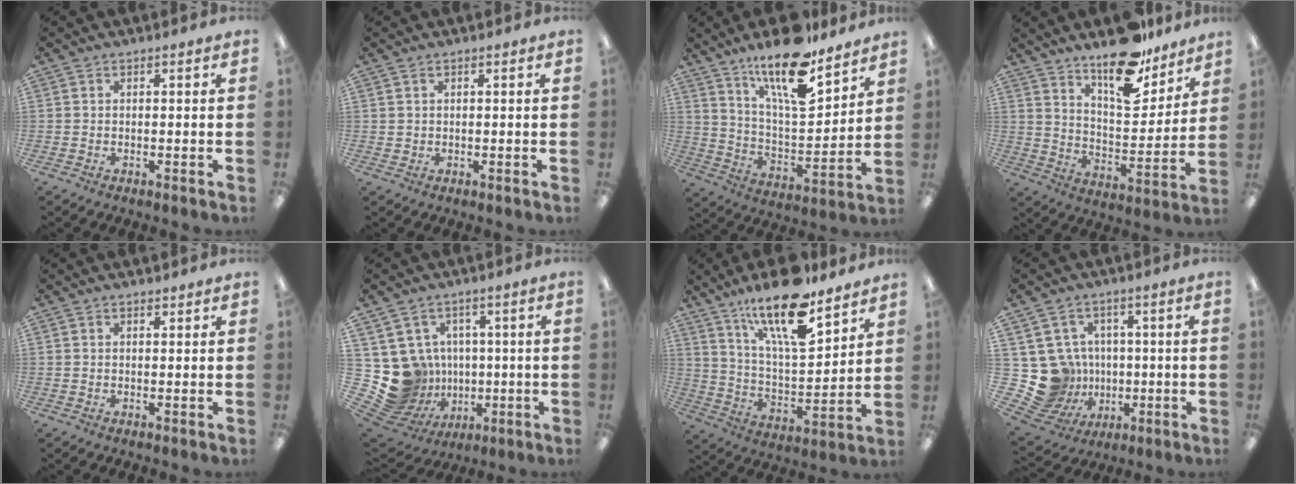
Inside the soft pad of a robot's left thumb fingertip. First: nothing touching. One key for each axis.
{"total": 0.9, "fx": 0.5, "fy": 0.6, "fz": 0.2, "tx": -0.005, "ty": 0.003, "tz": 0.010}
{"total": 18.3, "fx": 13.5, "fy": 5.5, "fz": 11.1, "tx": -0.192, "ty": -0.083, "tz": 0.225}
{"total": 16.6, "fx": 13.1, "fy": 6.2, "fz": 8.1, "tx": -0.122, "ty": -0.089, "tz": 0.227}
{"total": 0.9, "fx": 0.8, "fy": 0.4, "fz": 0.2, "tx": -0.006, "ty": 0.000, "tz": 0.015}
{"total": 13.5, "fx": -0.7, "fy": 12.9, "fz": 3.7, "tx": -0.114, "ty": -0.016, "tz": 0.022}
{"total": 19.7, "fx": 13.9, "fy": 6.1, "fz": 12.6, "tx": -0.214, "ty": -0.084, "tz": 0.233}
{"total": 12.9, "fx": -0.2, "fy": 12.5, "fz": 3.5, "tx": -0.111, "ty": -0.008, "tz": 0.017}